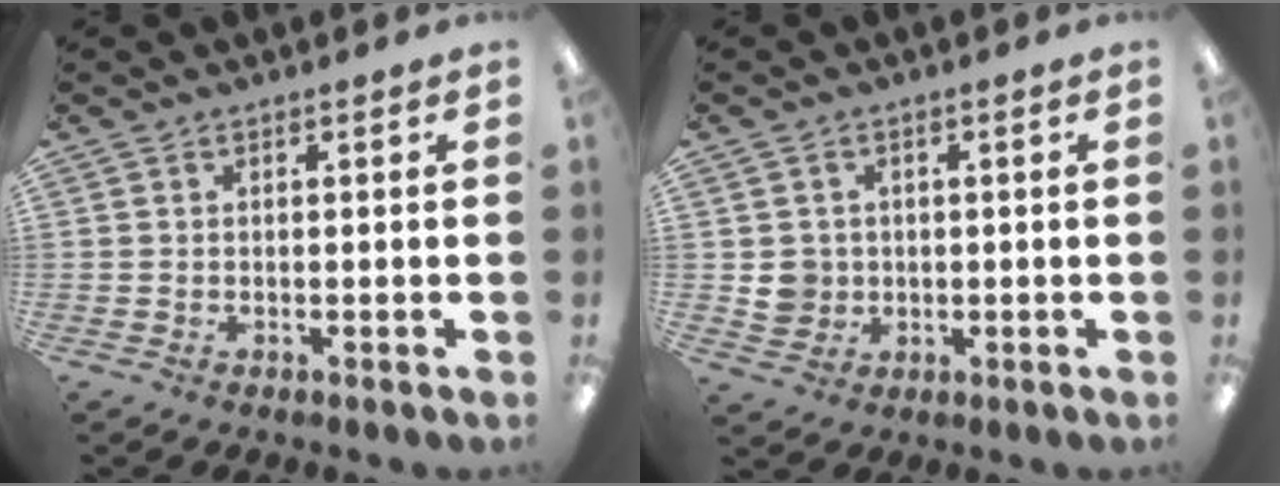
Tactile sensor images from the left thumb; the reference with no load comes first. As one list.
[{"total": 4.3, "force": [0.4, 4.2, 0.8], "torque": [-0.007, 0.003, 0.008]}]